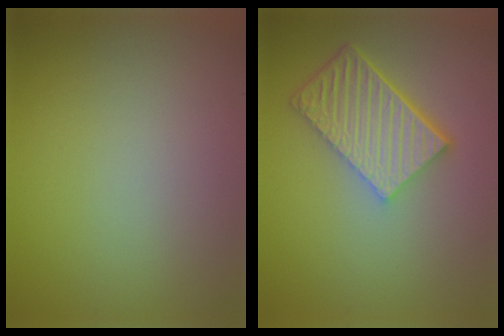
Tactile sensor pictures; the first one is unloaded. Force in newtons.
{"total": 6.3, "press": 4.4, "slide": 4.5}